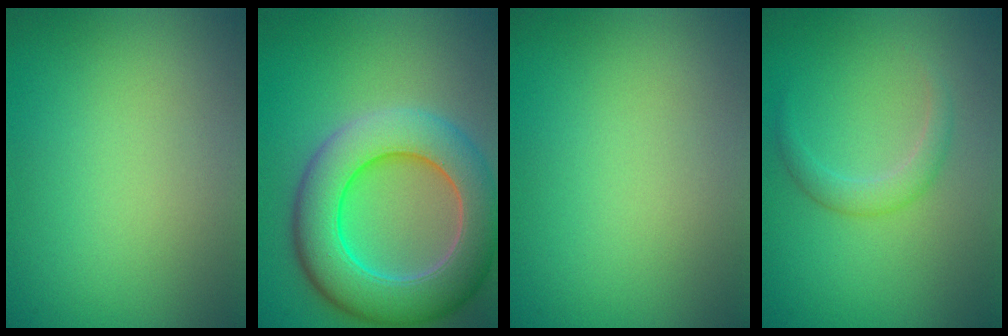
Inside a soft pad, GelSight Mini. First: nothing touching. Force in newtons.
{"total": 9.8, "press": 9.7, "slide": 0.6}
{"total": 0.0}
{"total": 1.7, "press": 1.7, "slide": 0.0}